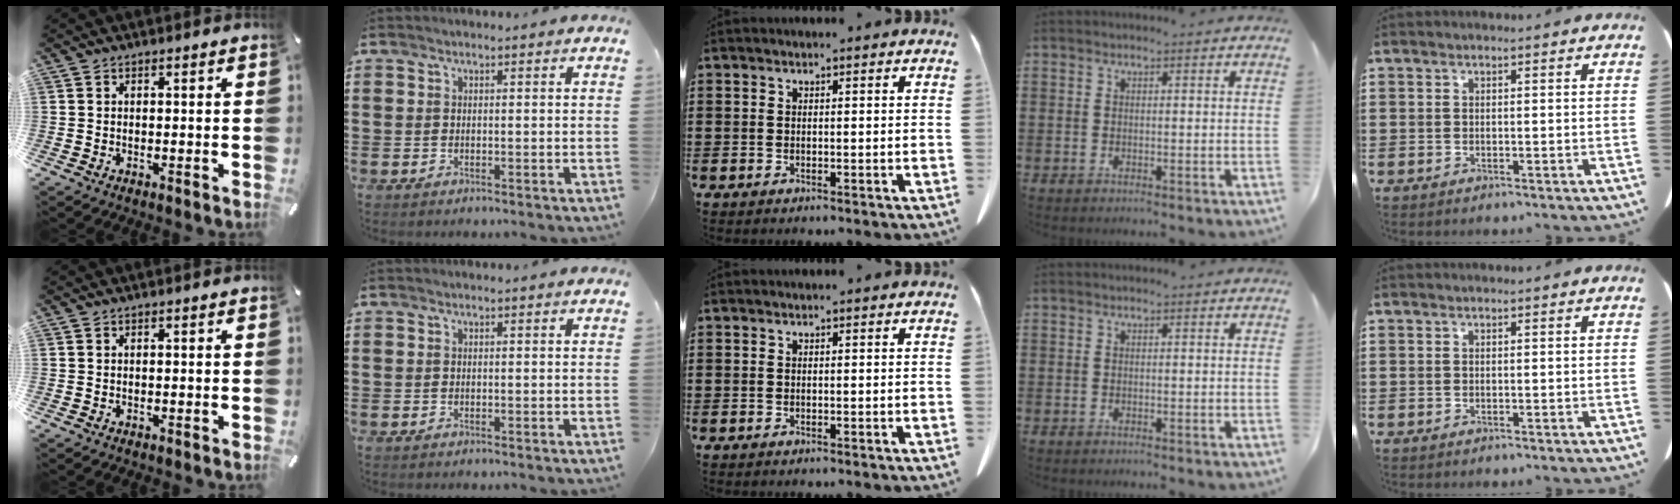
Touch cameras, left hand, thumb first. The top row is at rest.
{}